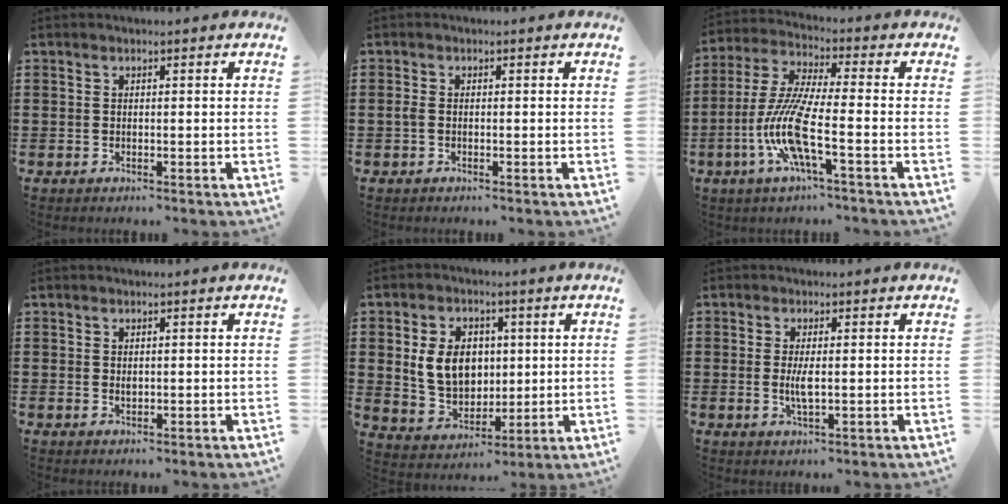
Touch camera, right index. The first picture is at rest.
{"total": 1.0, "force": [-0.3, 0.4, 0.8], "torque": [-0.025, -0.003, -0.008]}
{"total": 10.9, "force": [-4.0, 1.9, 10.0], "torque": [-0.235, -0.020, -0.085]}
{"total": 0.8, "force": [0.2, 0.5, 0.6], "torque": [-0.013, 0.004, 0.002]}
{"total": 8.5, "force": [1.4, 6.6, 5.2], "torque": [-0.110, 0.013, 0.023]}
{"total": 3.3, "force": [-0.1, 0.8, 3.2], "torque": [-0.065, -0.006, -0.006]}